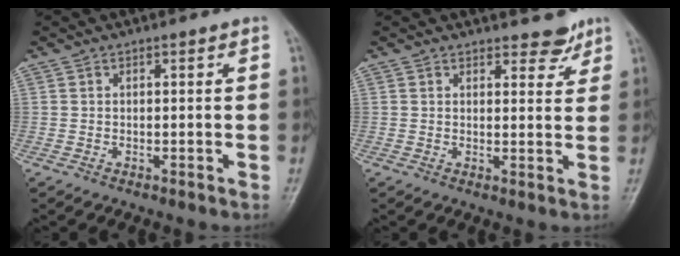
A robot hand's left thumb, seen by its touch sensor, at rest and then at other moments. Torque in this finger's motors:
{"motor_torque": [-0.13, 0.03, -0.08, -0.18, 0.01]}